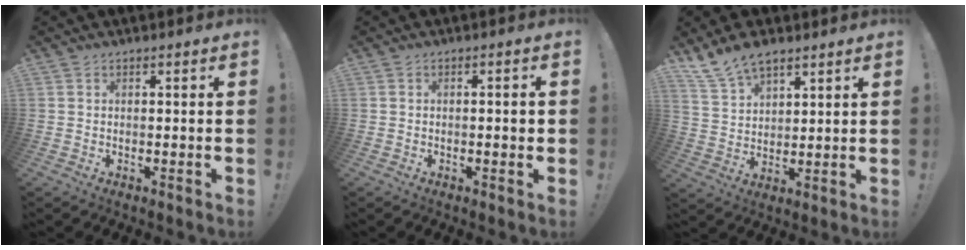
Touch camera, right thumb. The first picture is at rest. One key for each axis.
{"total": 1.9, "fx": -0.3, "fy": 0.3, "fz": 1.9, "tx": -0.025, "ty": 0.002, "tz": -0.007}
{"total": 9.5, "fx": 7.5, "fy": 4.2, "fz": 4.0, "tx": -0.075, "ty": -0.044, "tz": 0.145}